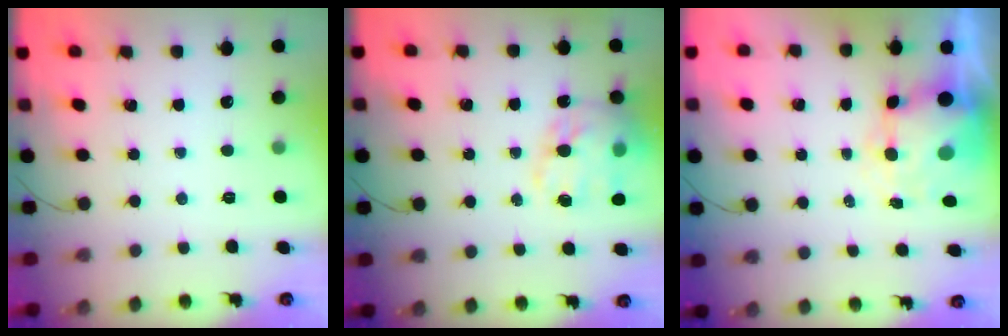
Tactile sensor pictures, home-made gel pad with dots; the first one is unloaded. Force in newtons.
{"total": 19.0, "press": 18.5, "slide": 4.2}
{"total": 7.3, "press": 7.1, "slide": 1.8}